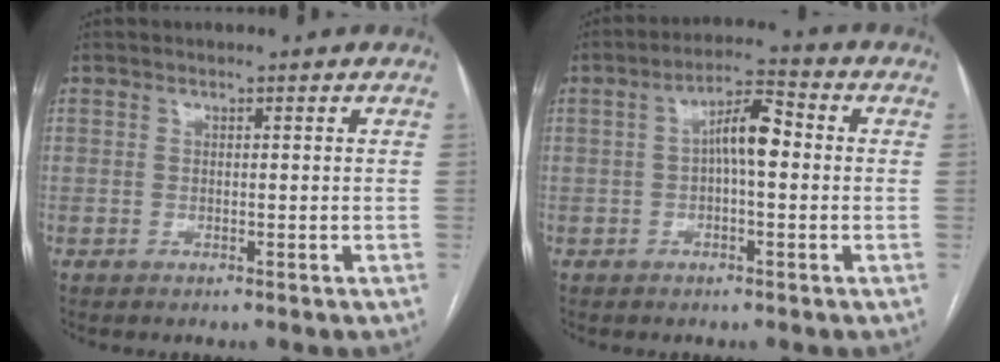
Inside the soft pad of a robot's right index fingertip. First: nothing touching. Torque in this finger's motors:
{"motor_torque": [0.74, 0.04, 0.21, 0.10]}